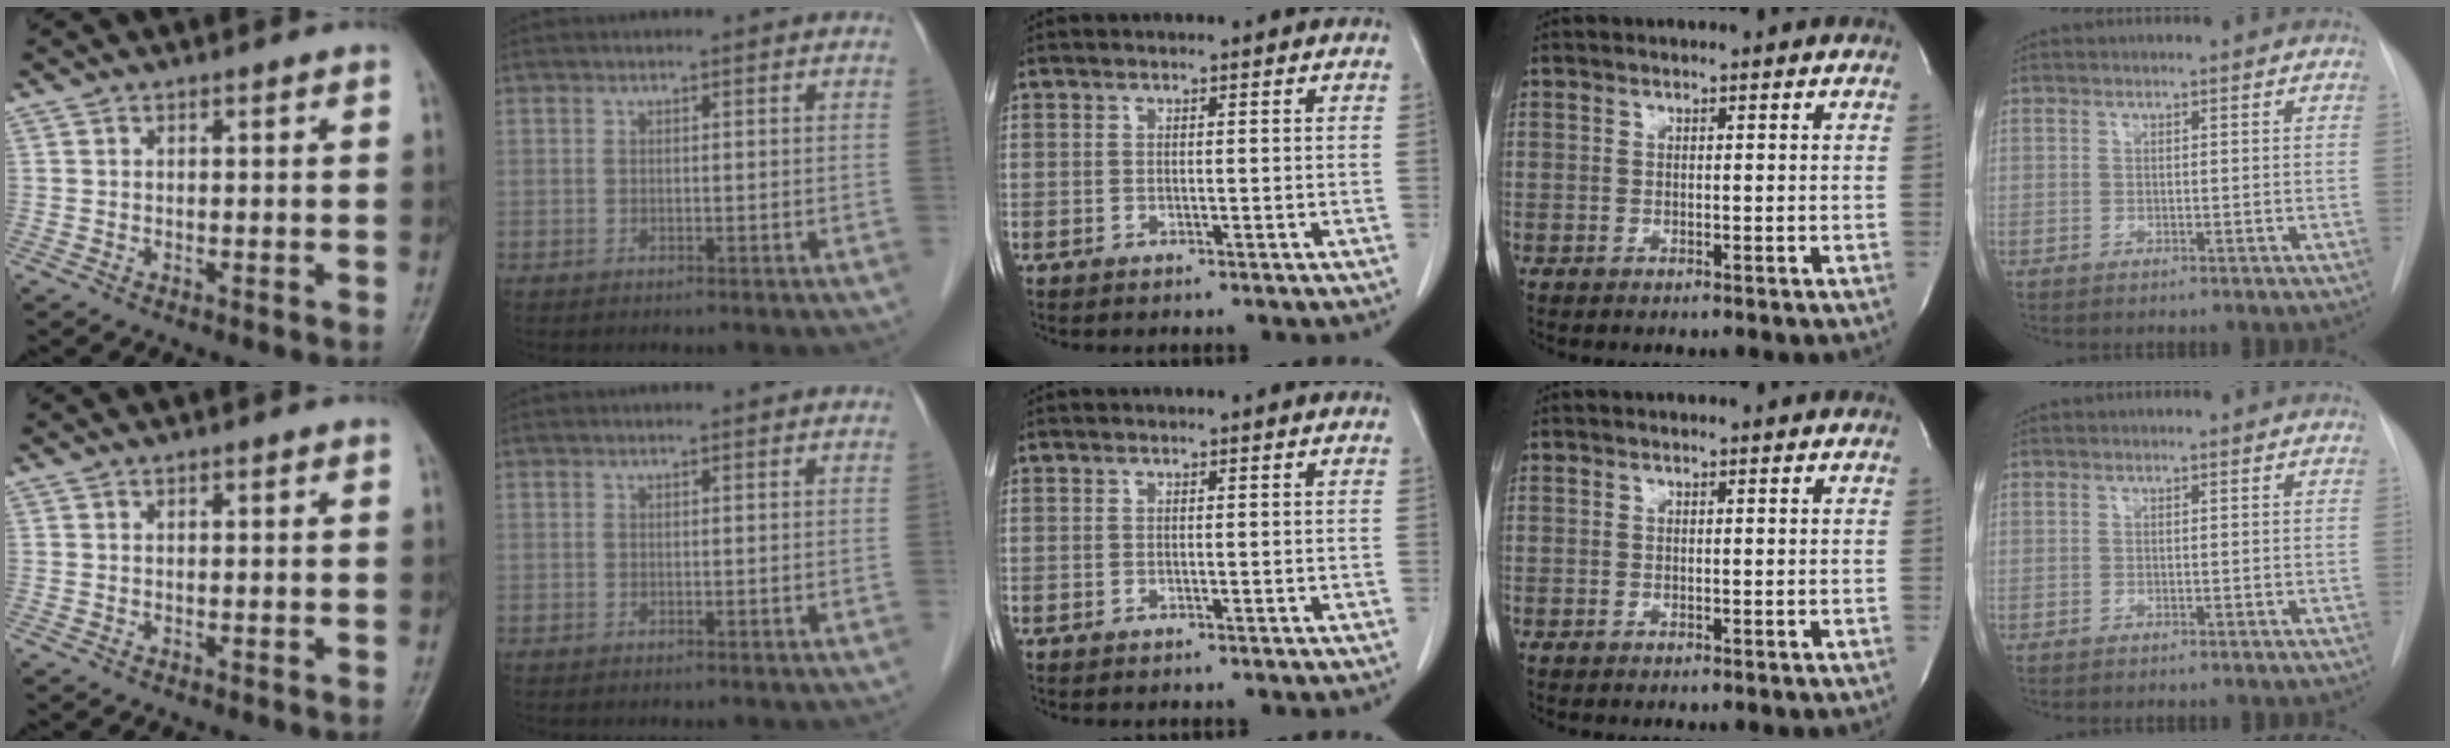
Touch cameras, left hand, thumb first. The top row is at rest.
{}